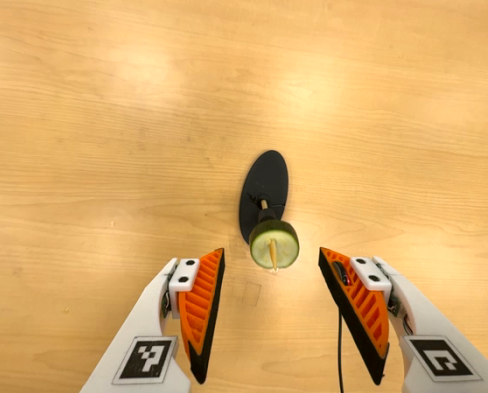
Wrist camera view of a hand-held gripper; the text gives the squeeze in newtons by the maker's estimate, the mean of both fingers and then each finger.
{"total": 0.0}